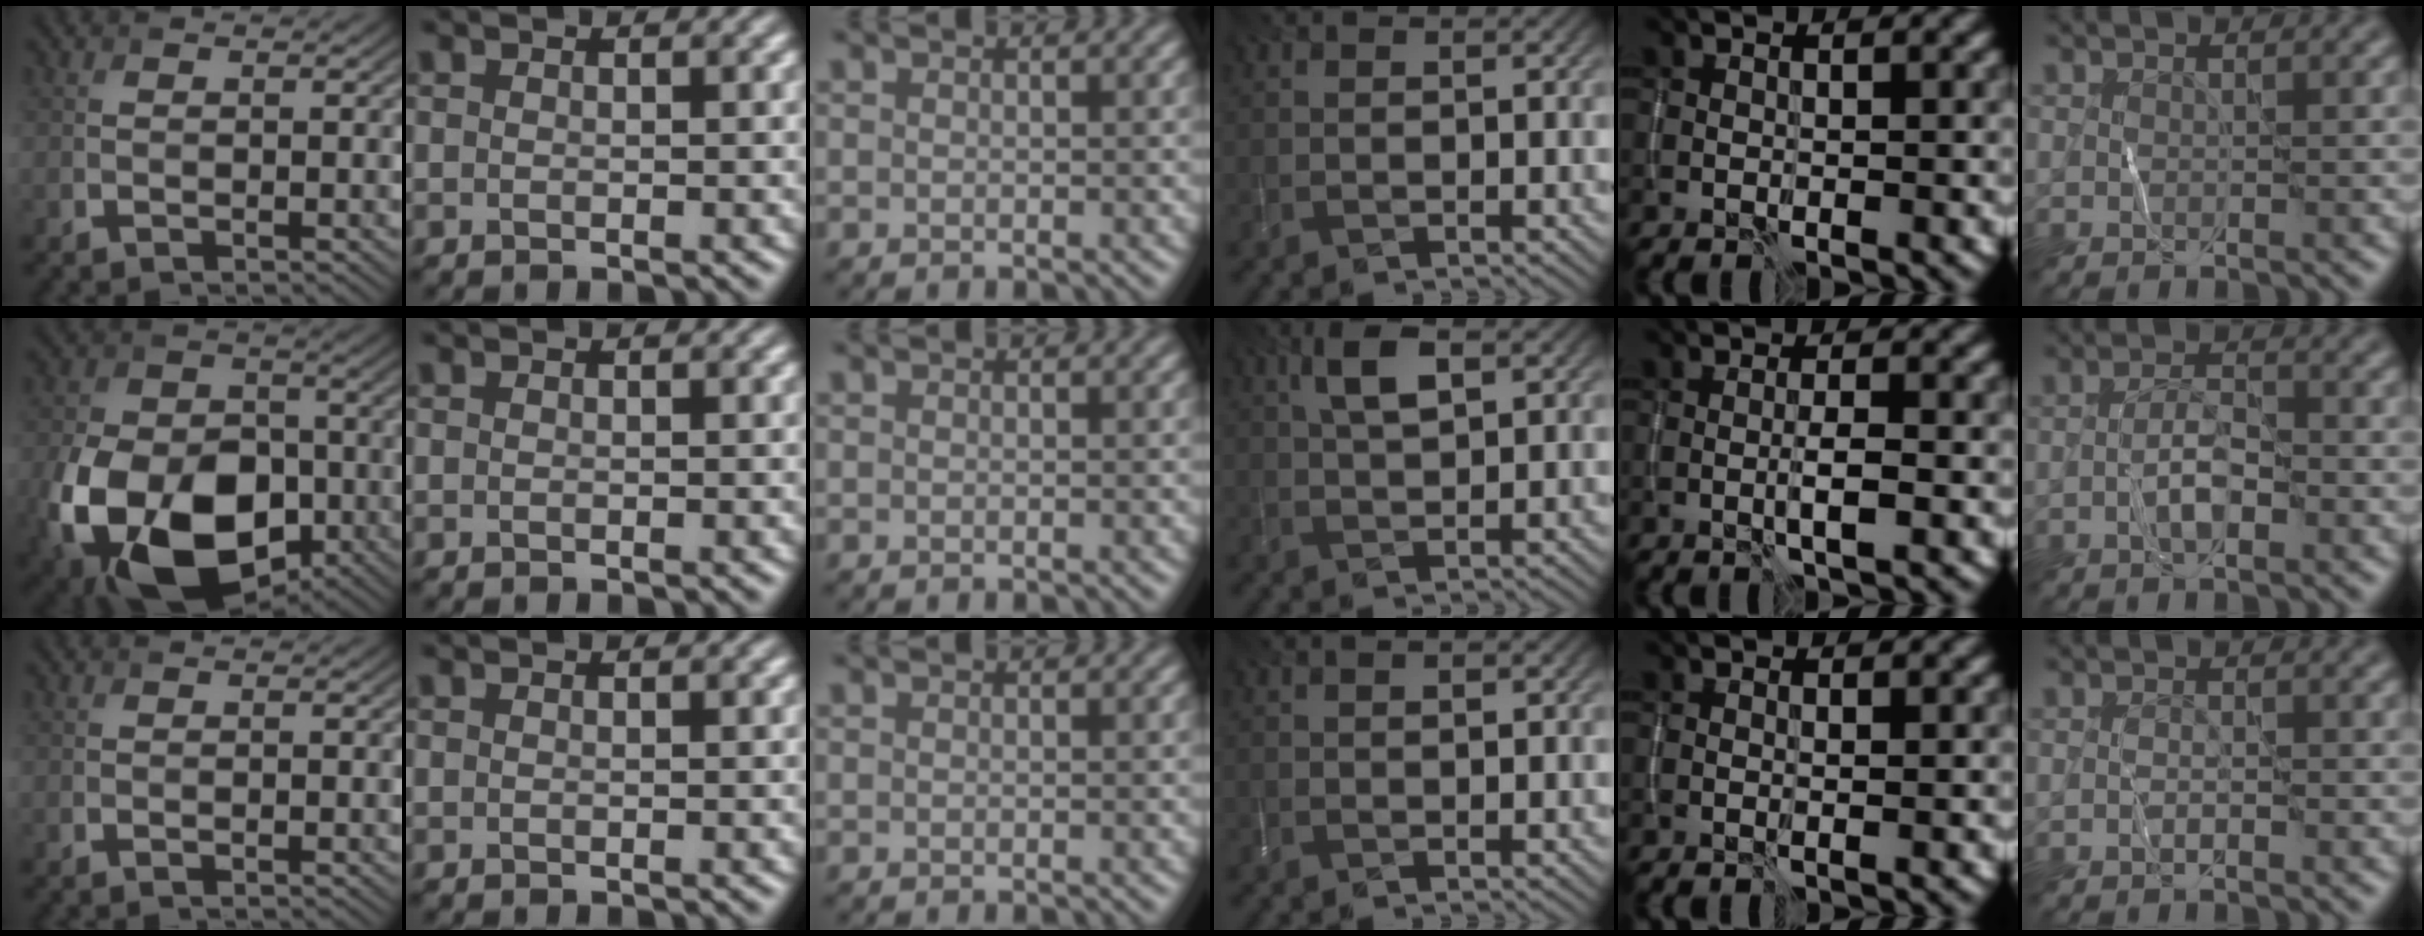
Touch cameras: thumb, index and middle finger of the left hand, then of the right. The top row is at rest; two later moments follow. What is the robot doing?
{"motion": "wipe", "object": "whiteboard"}